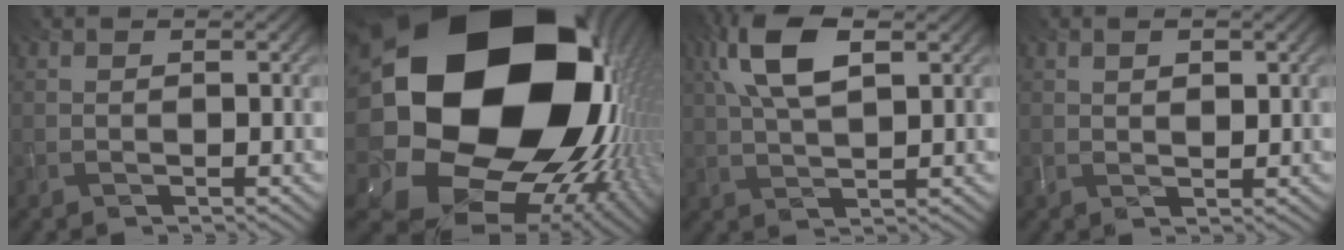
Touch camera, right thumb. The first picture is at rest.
{"total": 26.3, "force": [4.4, 20.6, 15.7], "torque": [-0.347, -0.071, 0.078]}
{"total": 9.4, "force": [3.6, 3.9, 7.8], "torque": [-0.177, 0.018, 0.066]}
{"total": 2.2, "force": [1.0, 1.1, 1.6], "torque": [-0.029, 0.000, 0.020]}